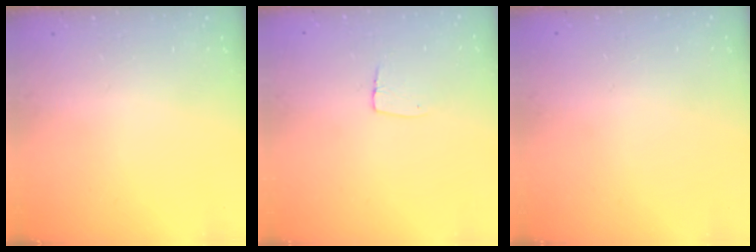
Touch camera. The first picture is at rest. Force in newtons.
{"total": 5.3, "press": 5.3, "slide": 0.4}
{"total": 0.0}